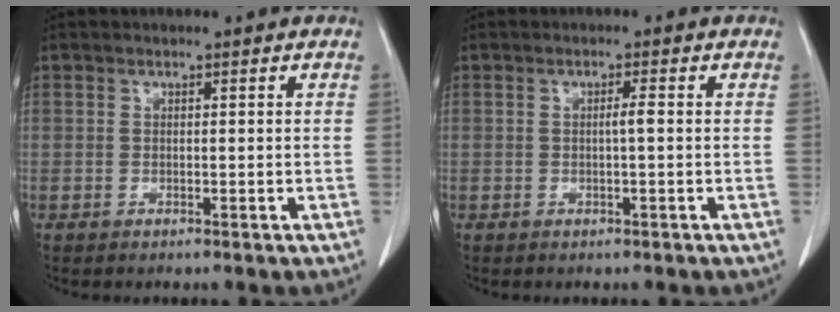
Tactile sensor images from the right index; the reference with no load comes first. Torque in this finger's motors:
{"motor_torque": [0.21, -0.05, 0.07, 0.04]}